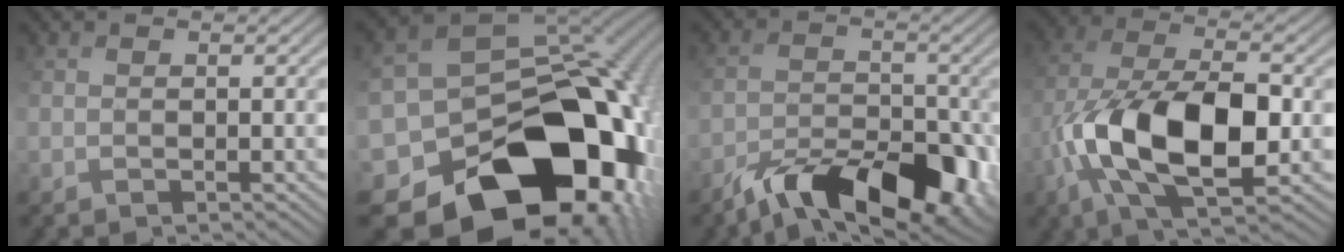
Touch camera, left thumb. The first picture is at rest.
{"total": 20.5, "force": [-9.9, 14.5, 10.8], "torque": [-0.195, -0.035, -0.139]}
{"total": 11.6, "force": [-7.9, 4.8, 7.1], "torque": [-0.107, -0.012, -0.129]}
{"total": 14.4, "force": [-3.6, 6.8, 12.2], "torque": [-0.246, -0.014, -0.074]}